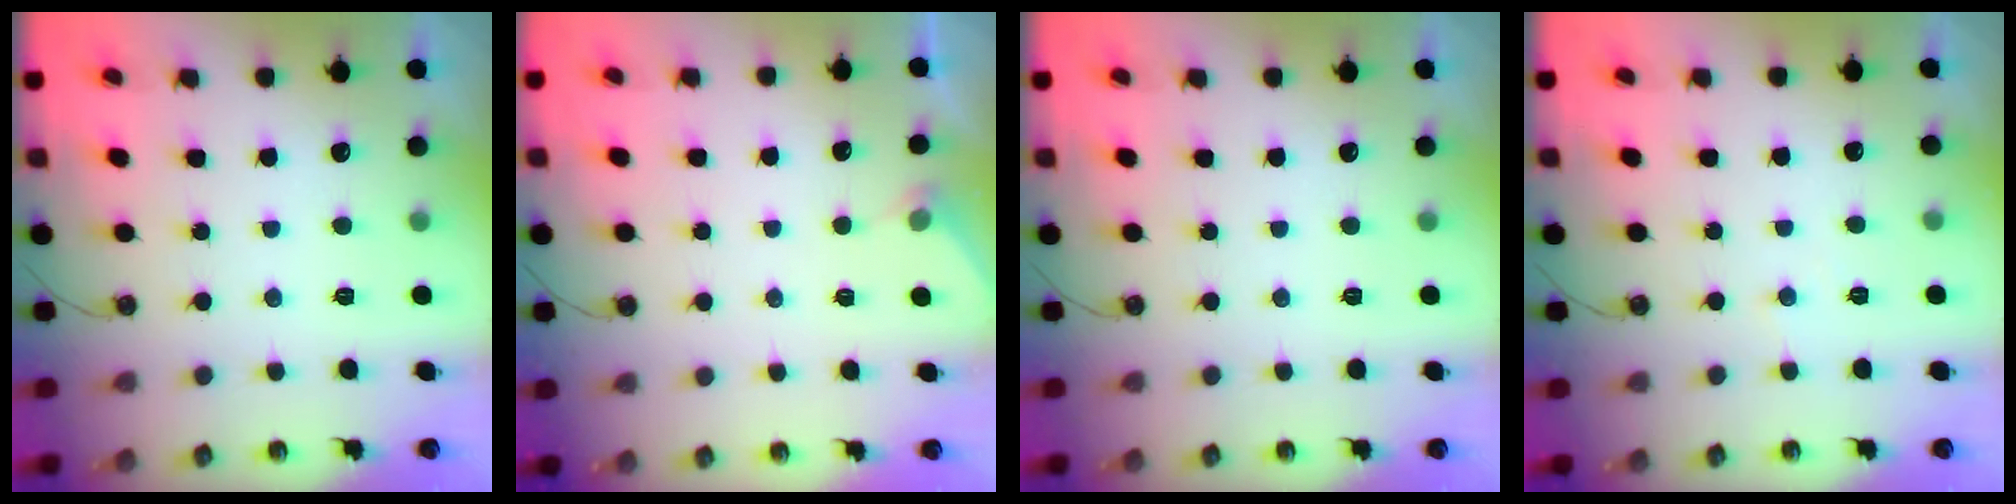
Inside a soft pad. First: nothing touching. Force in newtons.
{"total": 2.7, "press": 2.7, "slide": 0.4}
{"total": 0.0}
{"total": 3.9, "press": 3.9, "slide": 0.6}